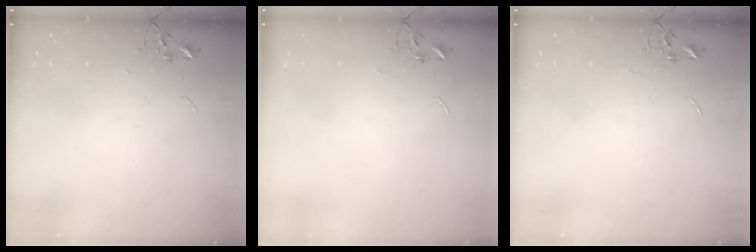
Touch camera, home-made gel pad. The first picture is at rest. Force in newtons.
{"total": 0.0}
{"total": 0.0}